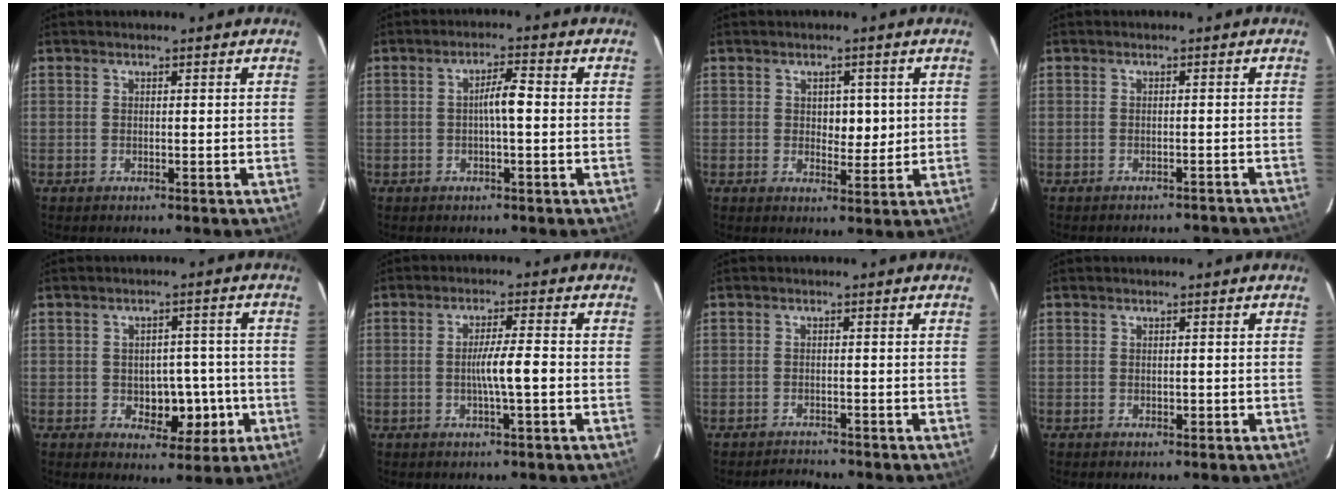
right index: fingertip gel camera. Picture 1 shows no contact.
{"total": 3.6, "force": [-0.2, 0.3, 3.6], "torque": [-0.062, 0.007, -0.005]}
{"total": 3.8, "force": [0.7, 2.4, 2.9], "torque": [-0.032, -0.002, 0.014]}
{"total": 6.9, "force": [-6.6, 1.7, 1.0], "torque": [-0.006, -0.001, -0.065]}
{"total": 6.7, "force": [-1.6, 4.4, 4.7], "torque": [-0.048, 0.017, -0.010]}
{"total": 5.0, "force": [-0.9, -0.1, 4.9], "torque": [-0.085, 0.000, -0.018]}
{"total": 1.8, "force": [-1.7, 0.0, -0.4], "torque": [0.005, -0.011, -0.024]}
{"total": 0.5, "force": [-0.1, 0.4, 0.4], "torque": [-0.004, 0.002, -0.001]}